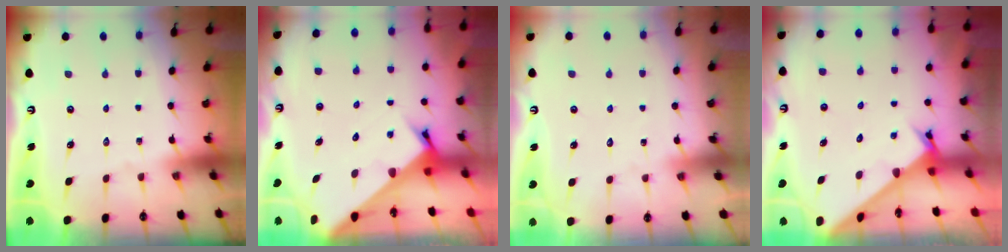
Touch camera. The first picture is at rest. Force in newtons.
{"total": 3.0, "press": 3.0, "slide": 0.1}
{"total": 5.0, "press": 5.0, "slide": 0.4}
{"total": 2.4, "press": 2.4, "slide": 0.1}